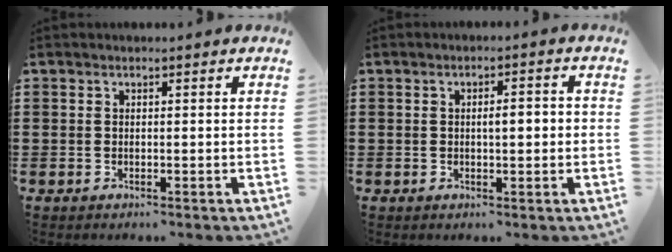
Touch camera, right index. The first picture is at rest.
{"total": 2.5, "force": [0.0, 0.9, 2.4], "torque": [-0.036, 0.001, -0.005]}